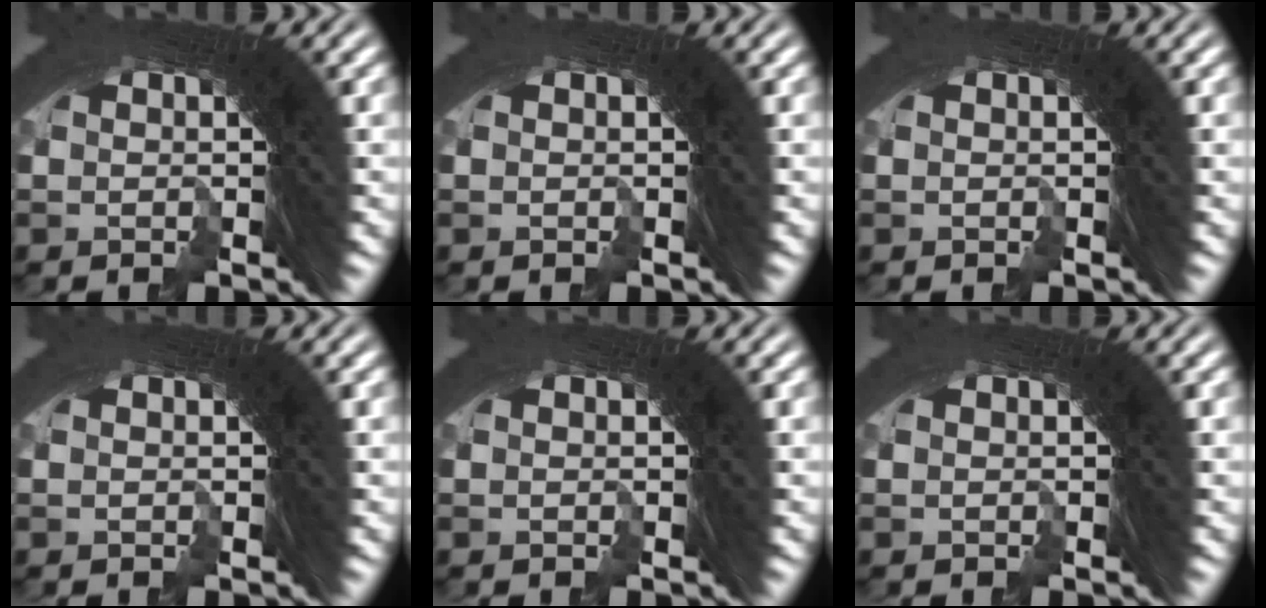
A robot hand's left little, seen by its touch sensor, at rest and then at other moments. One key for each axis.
{"total": 0.0}
{"total": 0.0}
{"total": 0.0}
{"total": 0.0}
{"total": 0.0}